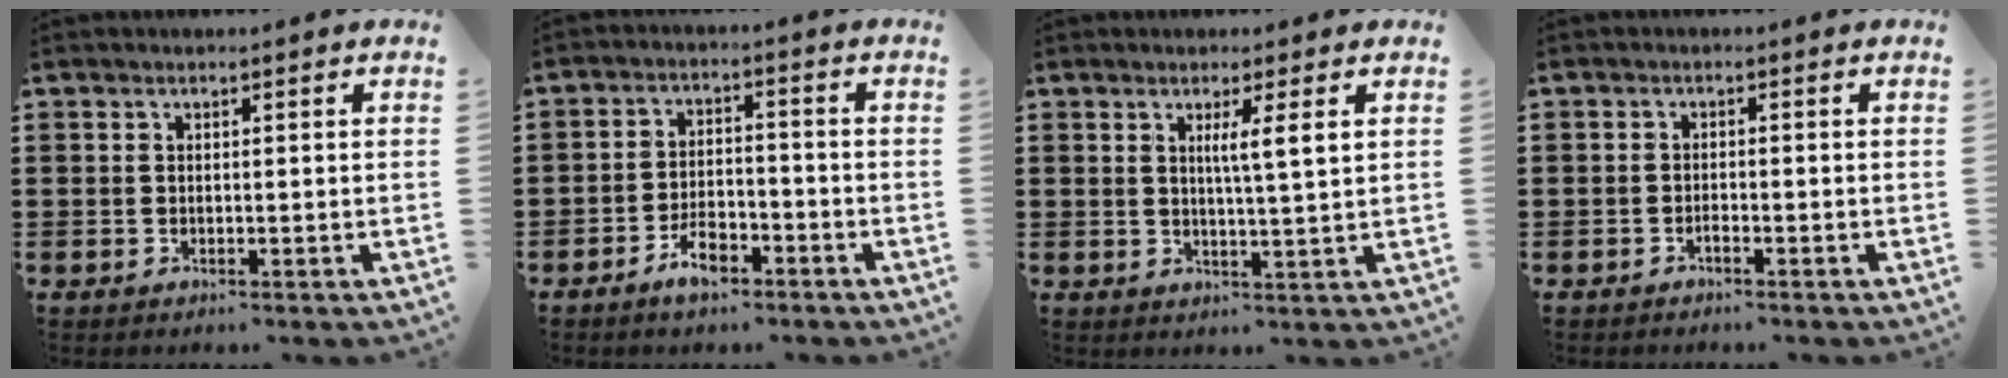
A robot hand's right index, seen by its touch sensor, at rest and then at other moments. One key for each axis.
{"total": 5.0, "fx": -3.6, "fy": 2.1, "fz": 2.8, "tx": -0.052, "ty": 0.012, "tz": -0.069}
{"total": 3.2, "fx": 1.1, "fy": -0.5, "fz": 3.0, "tx": -0.063, "ty": -0.008, "tz": 0.017}
{"total": 0.9, "fx": -0.9, "fy": 0.1, "fz": 0.3, "tx": -0.009, "ty": -0.002, "tz": -0.017}